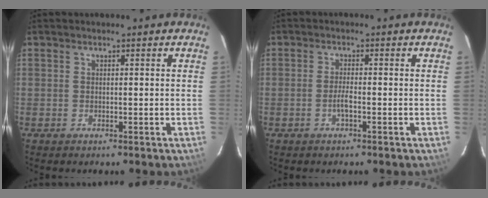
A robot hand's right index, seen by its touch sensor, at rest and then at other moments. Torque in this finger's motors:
{"motor_torque": [0.19, 0.10, 0.03, 0.04]}